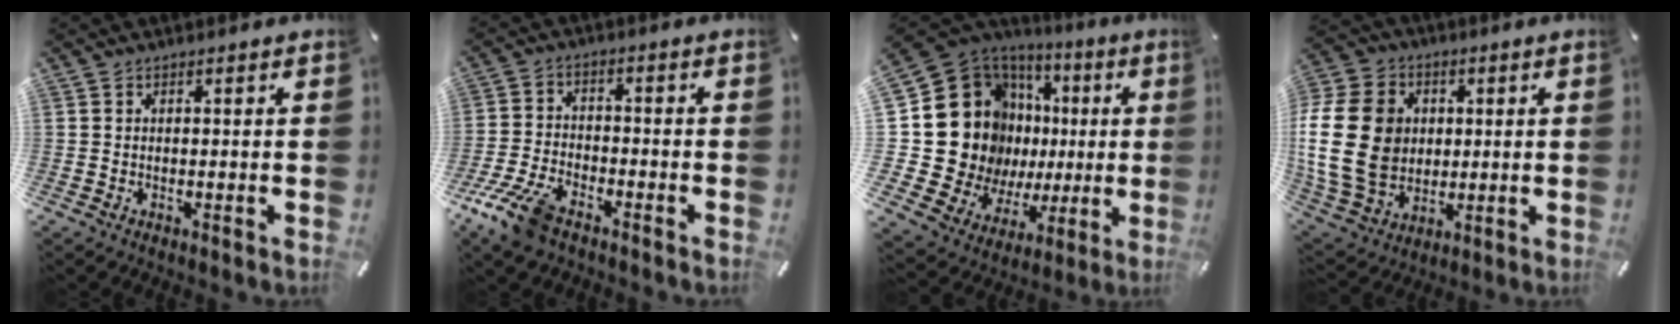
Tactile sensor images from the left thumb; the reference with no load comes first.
{"total": 9.1, "force": [-6.2, 4.2, 5.2], "torque": [-0.125, 0.019, -0.121]}
{"total": 23.6, "force": [2.5, 19.4, 13.3], "torque": [-0.238, -0.065, 0.091]}
{"total": 20.4, "force": [1.3, 16.6, 11.7], "torque": [-0.243, 0.005, 0.023]}